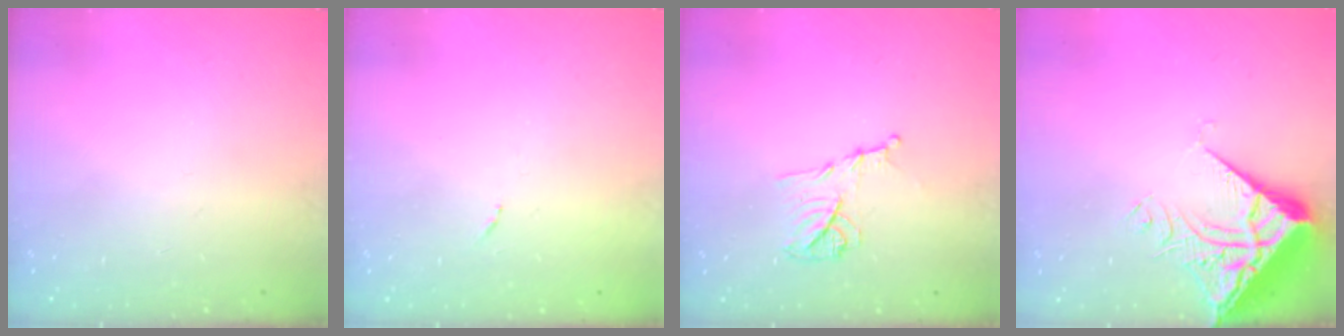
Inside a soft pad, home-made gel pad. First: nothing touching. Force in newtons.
{"total": 4.6, "press": 4.6, "slide": 0.6}
{"total": 10.3, "press": 10.3, "slide": 0.5}
{"total": 7.5, "press": 7.4, "slide": 1.0}